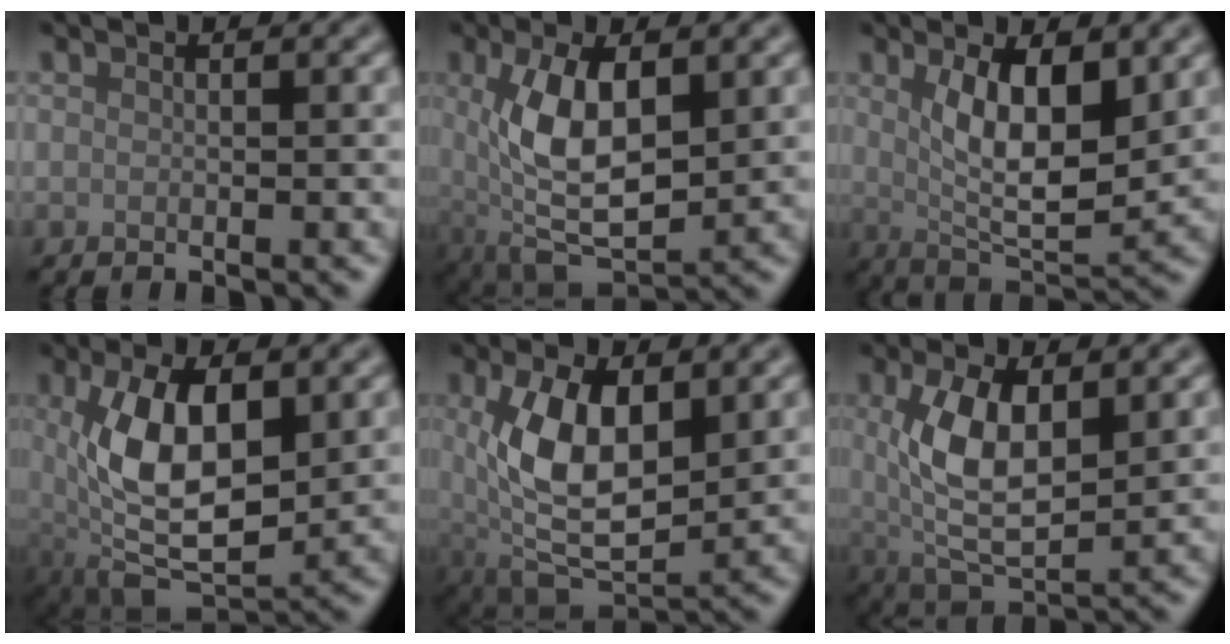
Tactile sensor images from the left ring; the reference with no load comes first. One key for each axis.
{"total": 7.8, "fx": 0.8, "fy": 3.7, "fz": 6.8, "tx": -0.138, "ty": -0.003, "tz": 0.017}
{"total": 7.0, "fx": 1.7, "fy": 2.8, "fz": 6.2, "tx": -0.108, "ty": -0.012, "tz": 0.034}
{"total": 9.5, "fx": 1.0, "fy": 4.7, "fz": 8.1, "tx": -0.158, "ty": 0.001, "tz": 0.019}
{"total": 8.8, "fx": 1.3, "fy": 4.5, "fz": 7.5, "tx": -0.152, "ty": -0.003, "tz": 0.024}
{"total": 6.9, "fx": 1.2, "fy": 3.2, "fz": 6.0, "tx": -0.125, "ty": -0.004, "tz": 0.026}